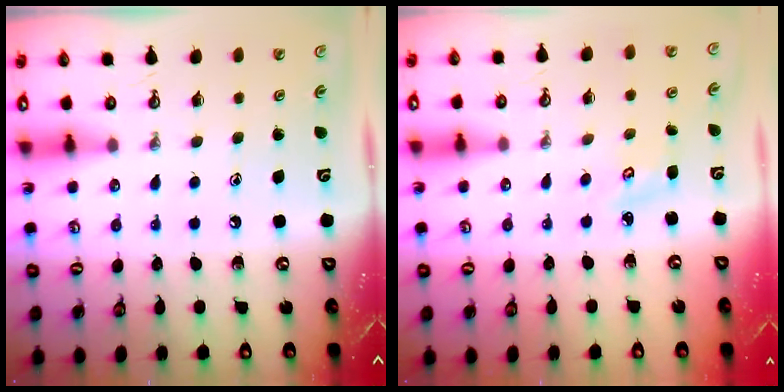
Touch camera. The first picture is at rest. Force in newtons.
{"total": 3.2, "press": 3.2, "slide": 0.3}